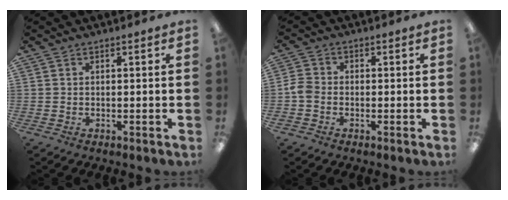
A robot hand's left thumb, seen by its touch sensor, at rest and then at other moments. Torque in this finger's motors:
{"motor_torque": [-0.29, 0.35, 0.44, 0.12, 0.09]}